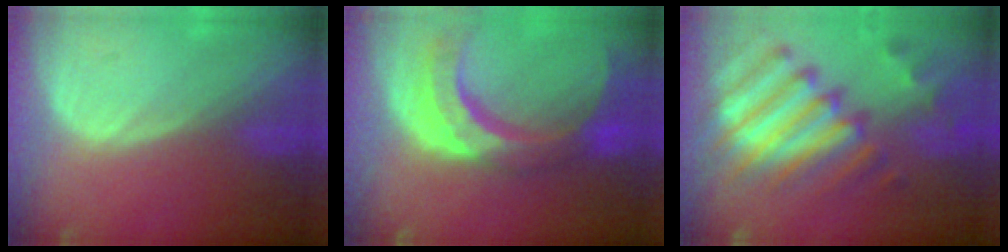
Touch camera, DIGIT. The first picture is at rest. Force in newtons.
{"total": 11.3, "press": 9.6, "slide": 6.1}
{"total": 12.4, "press": 10.7, "slide": 6.3}